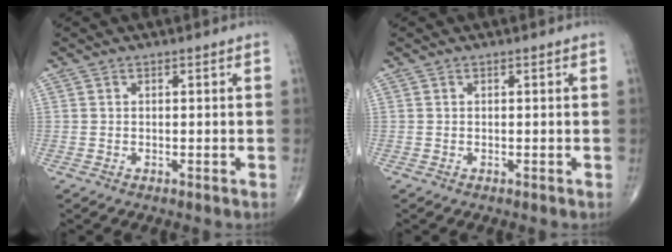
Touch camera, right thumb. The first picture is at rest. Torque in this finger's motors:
{"motor_torque": [-0.02, 0.01, 0.00, 0.00, 0.00]}